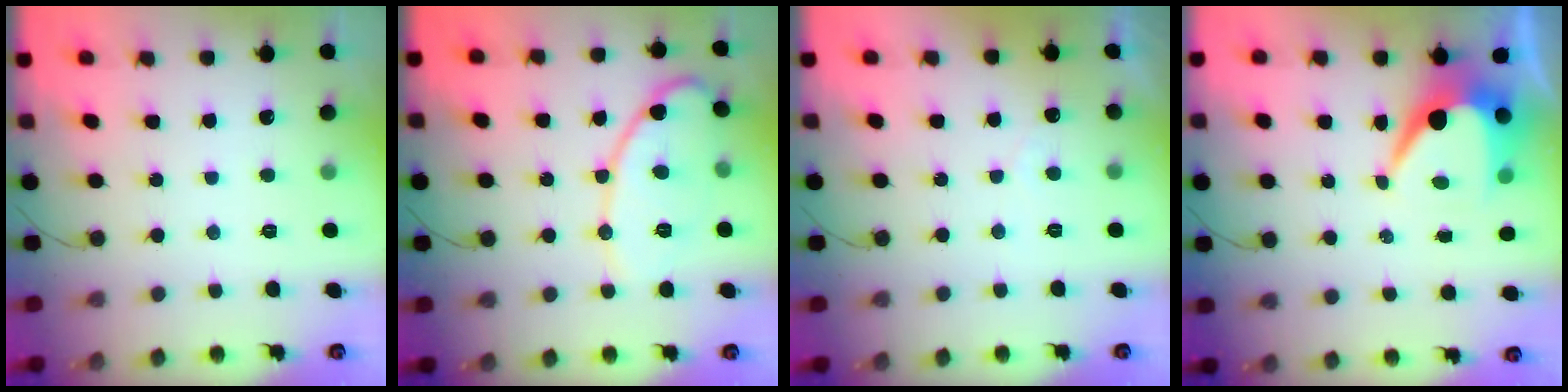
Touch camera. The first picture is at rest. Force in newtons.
{"total": 11.9, "press": 11.8, "slide": 0.5}
{"total": 2.3, "press": 2.3, "slide": 0.1}
{"total": 8.3, "press": 8.3, "slide": 0.4}